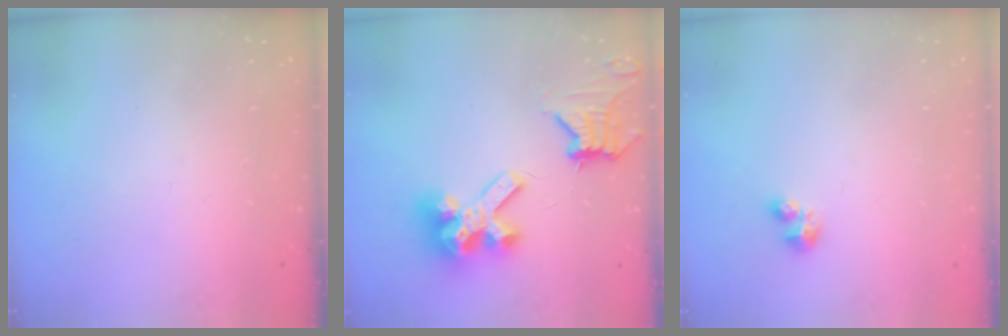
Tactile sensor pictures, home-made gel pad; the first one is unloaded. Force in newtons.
{"total": 15.0, "press": 14.9, "slide": 1.8}
{"total": 2.3, "press": 2.2, "slide": 0.5}